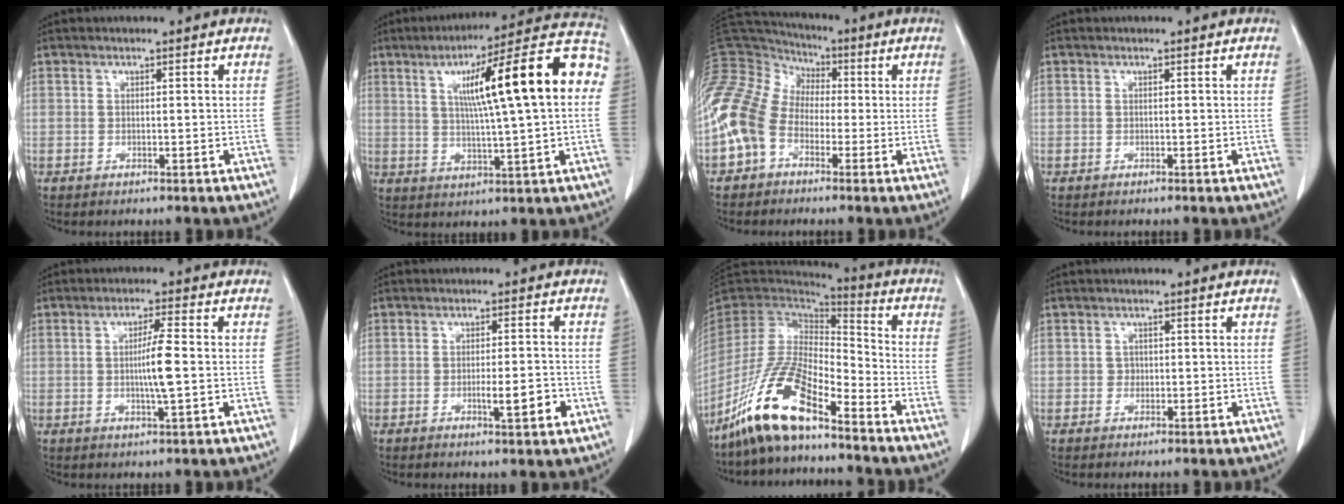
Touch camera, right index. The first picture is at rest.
{"total": 19.2, "force": [3.9, 1.4, 18.7], "torque": [-0.262, 0.032, 0.046]}
{"total": 13.1, "force": [-2.6, 10.5, 7.4], "torque": [-0.191, 0.046, -0.057]}
{"total": 0.0}
{"total": 5.1, "force": [-0.3, -0.2, 5.1], "torque": [-0.088, -0.004, -0.008]}
{"total": 4.6, "force": [-1.6, 0.6, 4.3], "torque": [-0.063, -0.002, -0.021]}
{"total": 14.4, "force": [-10.1, 3.3, 9.8], "torque": [-0.200, -0.004, -0.194]}
{"total": 0.9, "force": [-0.1, 0.9, 0.2], "torque": [0.003, 0.004, -0.002]}